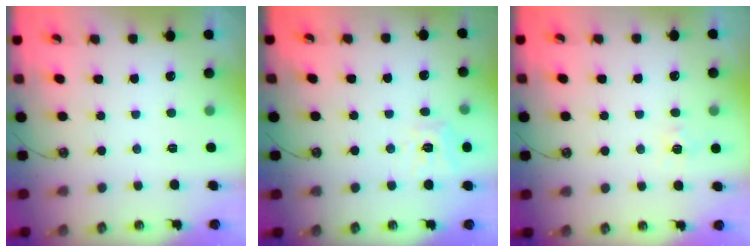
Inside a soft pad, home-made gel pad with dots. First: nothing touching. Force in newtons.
{"total": 8.8, "press": 8.8, "slide": 0.8}
{"total": 5.5, "press": 5.5, "slide": 0.5}